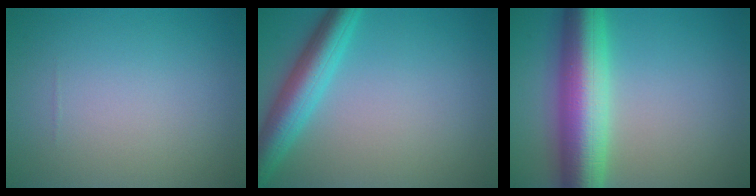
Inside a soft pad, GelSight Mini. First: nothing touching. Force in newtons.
{"total": 5.2, "press": 5.2, "slide": 0.3}
{"total": 9.5, "press": 9.5, "slide": 0.1}